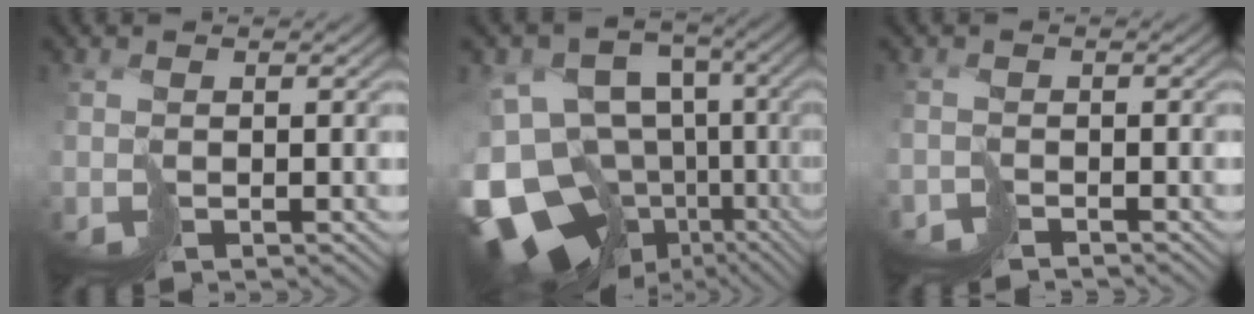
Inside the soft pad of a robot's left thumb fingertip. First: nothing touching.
{"total": 18.2, "force": [-7.4, 13.0, 10.4], "torque": [-0.225, -0.016, -0.106]}
{"total": 2.3, "force": [-2.3, 0.5, -0.3], "torque": [0.018, -0.004, -0.051]}